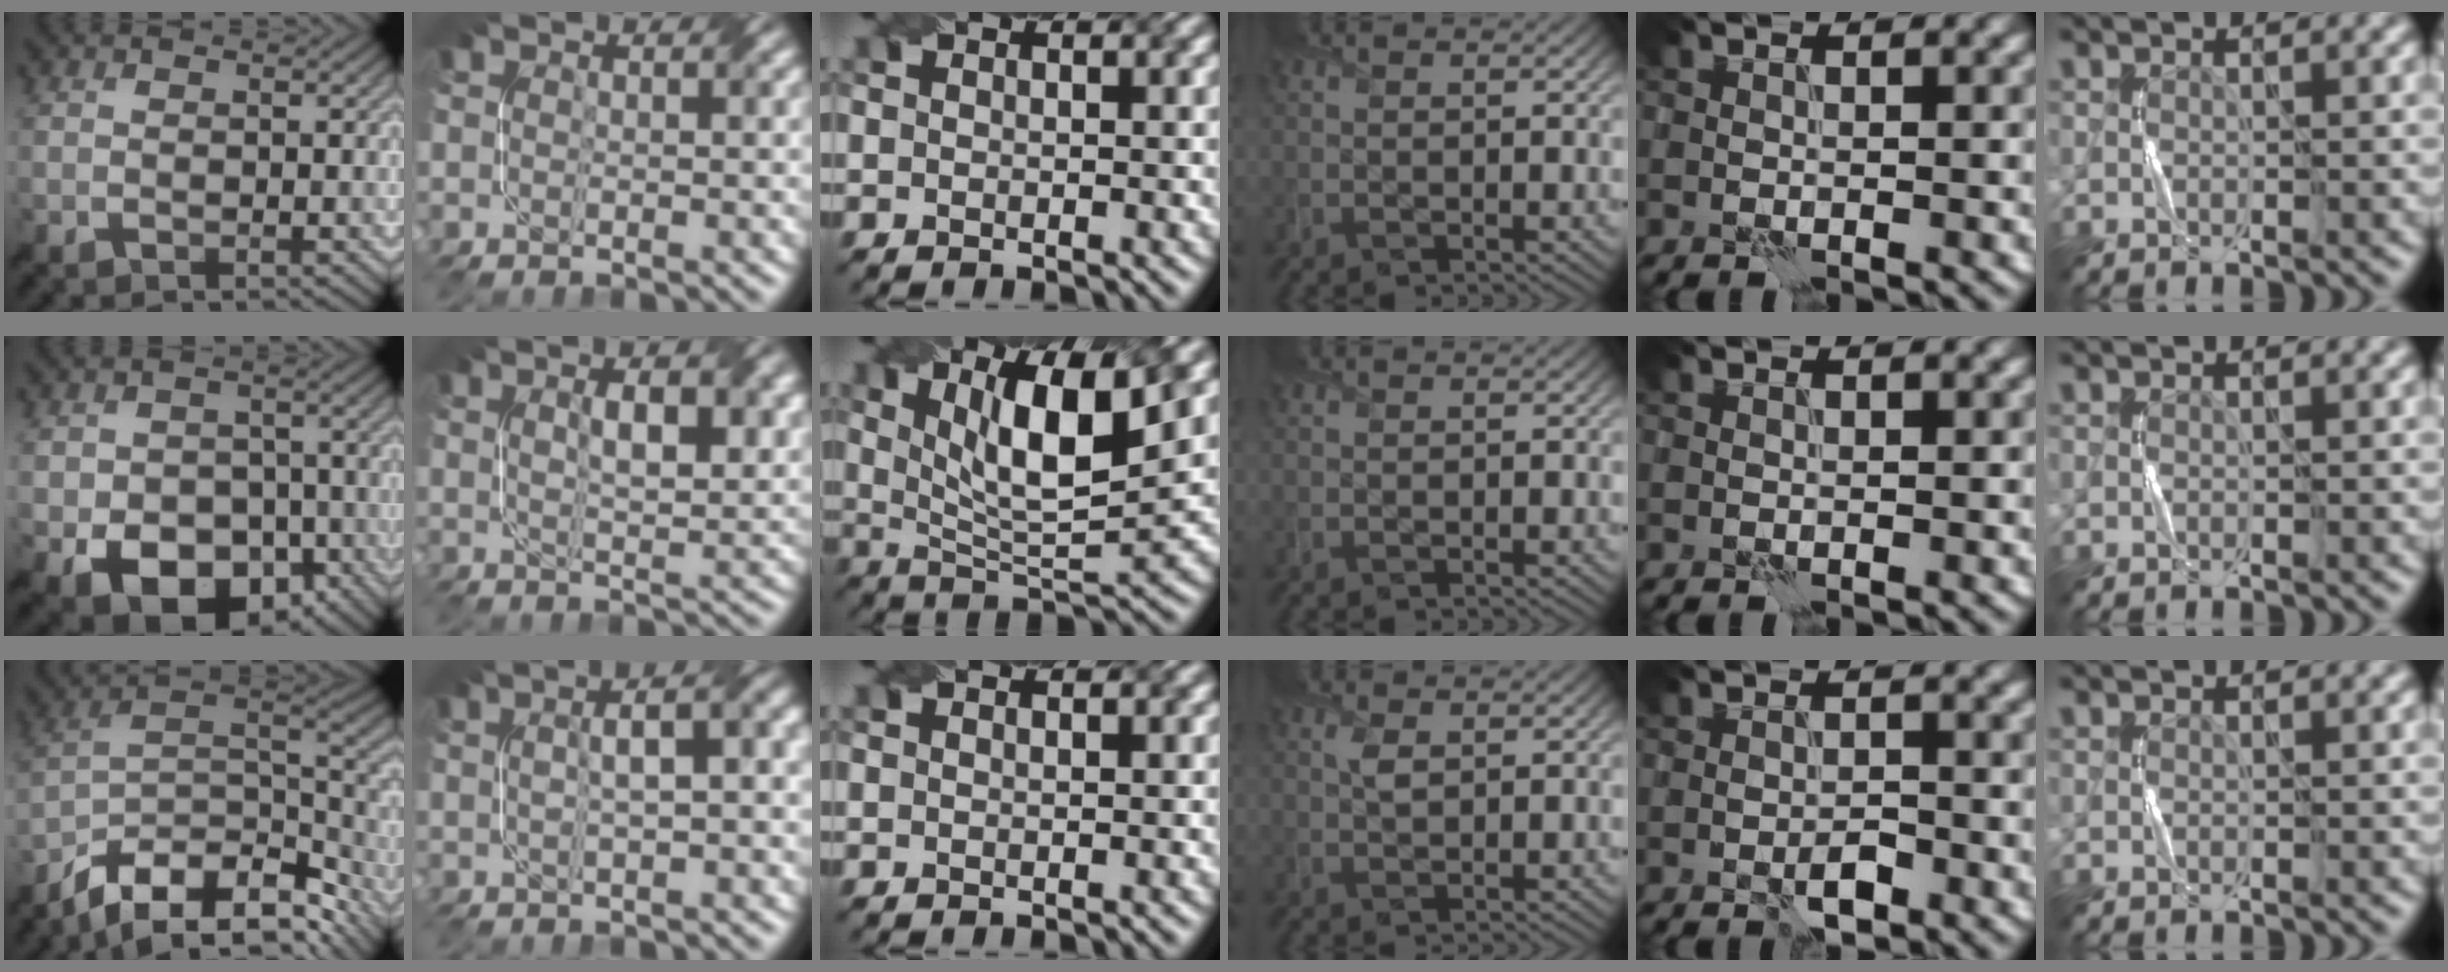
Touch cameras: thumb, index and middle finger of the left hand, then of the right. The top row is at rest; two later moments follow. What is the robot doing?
{"motion": "twist", "object": "screw"}